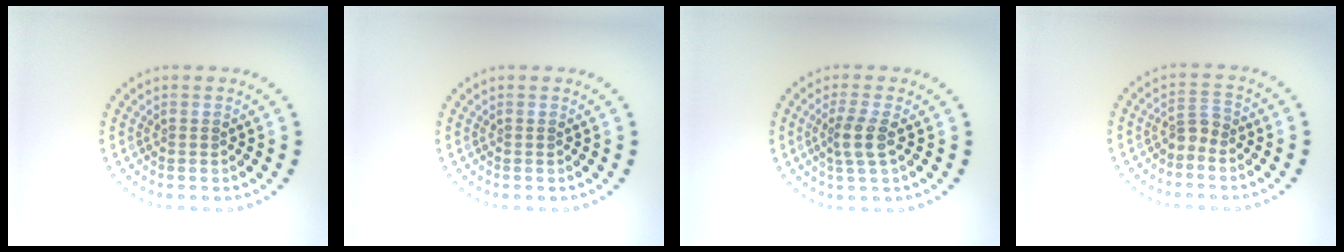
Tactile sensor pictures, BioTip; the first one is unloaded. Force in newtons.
{"total": 0.0}
{"total": 2.3, "press": 1.8, "slide": 1.4}
{"total": 1.8, "press": 1.3, "slide": 1.2}